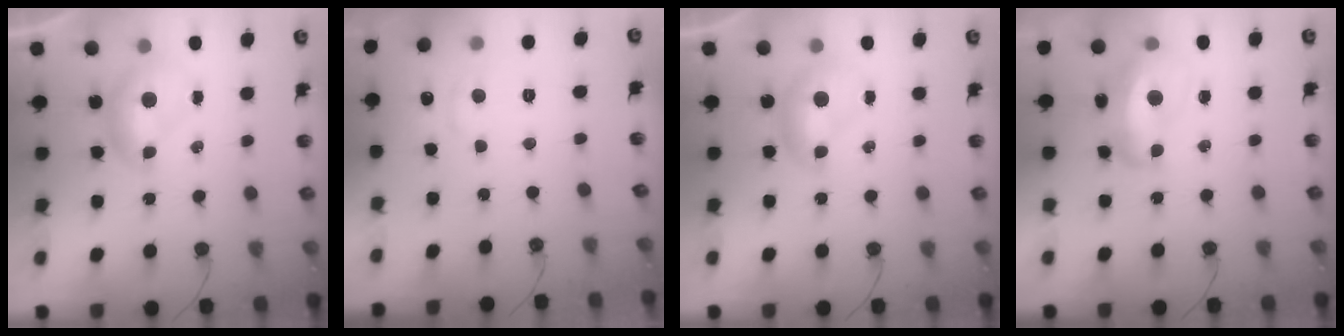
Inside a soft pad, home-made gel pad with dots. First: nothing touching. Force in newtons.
{"total": 1.0, "press": 0.5, "slide": 0.8}
{"total": 0.0}
{"total": 8.7, "press": 8.5, "slide": 2.0}